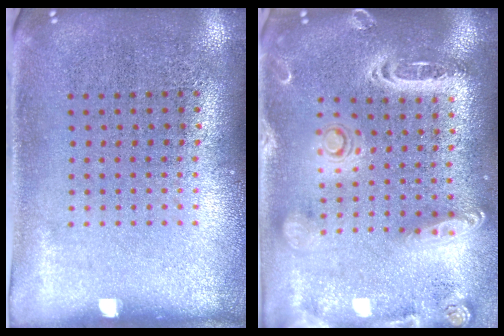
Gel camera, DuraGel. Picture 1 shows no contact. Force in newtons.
{"total": 2.6, "press": 2.3, "slide": 1.2}